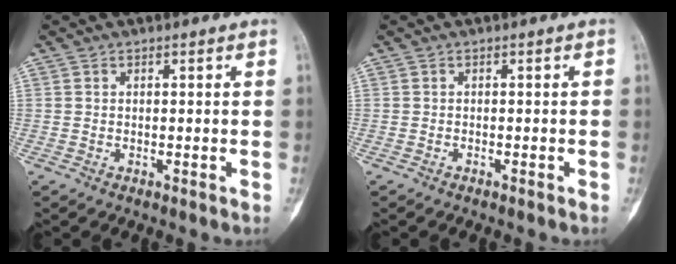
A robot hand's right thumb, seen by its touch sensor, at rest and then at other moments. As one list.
[{"total": 0.6, "force": [-0.4, 0.2, 0.4], "torque": [-0.008, 0.011, -0.008]}]